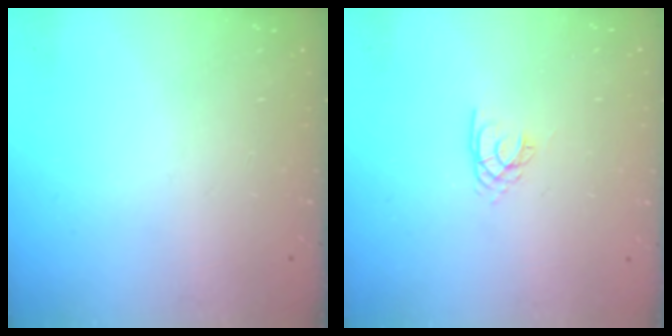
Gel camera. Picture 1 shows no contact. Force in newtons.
{"total": 1.8, "press": 1.8, "slide": 0.2}